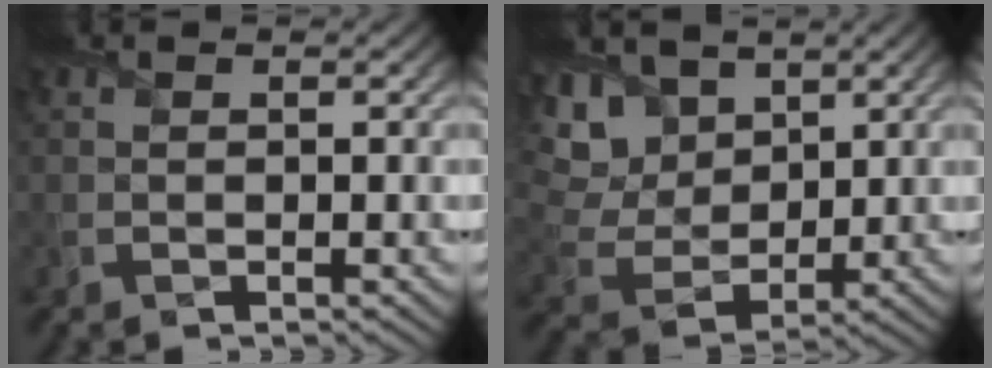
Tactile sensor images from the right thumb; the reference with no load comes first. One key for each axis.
{"total": 11.7, "fx": 5.5, "fy": 8.0, "fz": 6.4, "tx": -0.196, "ty": 0.017, "tz": 0.113}